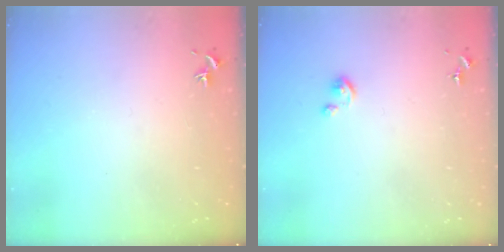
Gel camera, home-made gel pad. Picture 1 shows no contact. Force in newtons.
{"total": 2.5, "press": 2.5, "slide": 0.3}